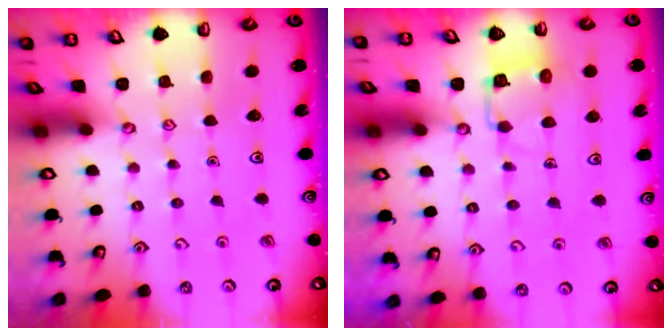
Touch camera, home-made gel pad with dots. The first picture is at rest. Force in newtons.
{"total": 5.5, "press": 5.5, "slide": 0.3}